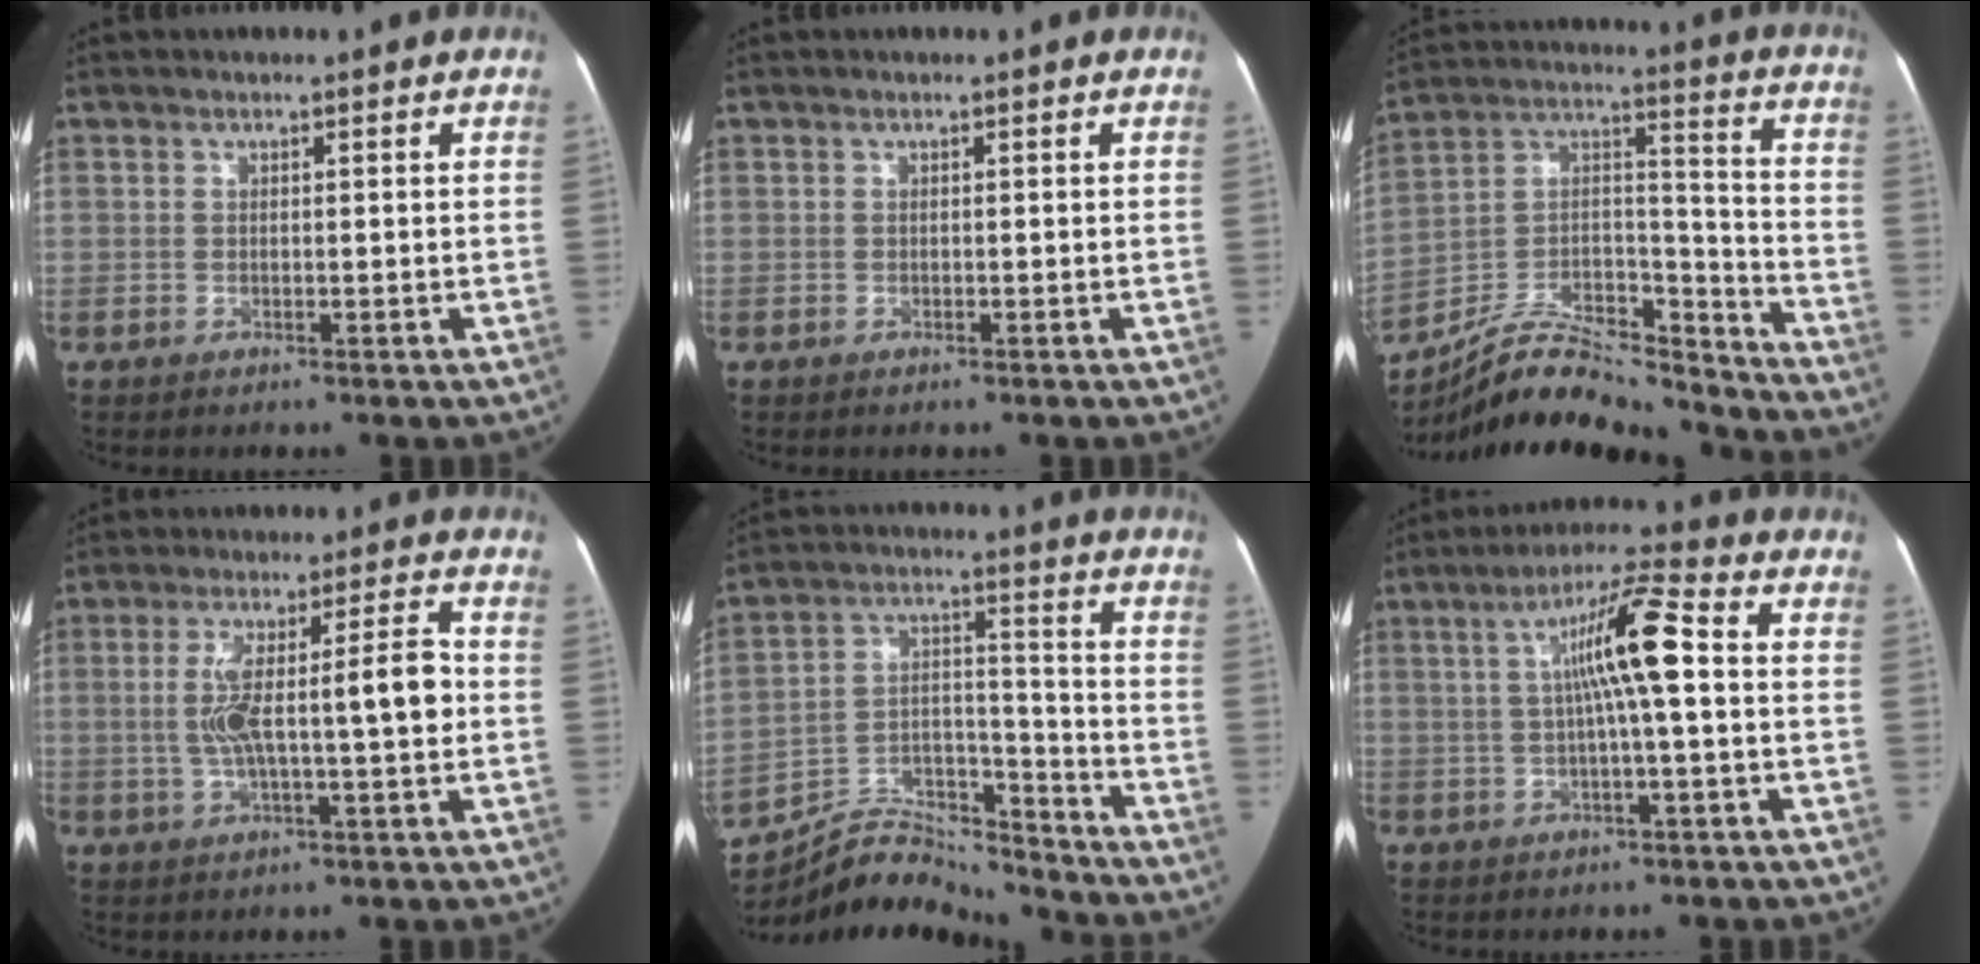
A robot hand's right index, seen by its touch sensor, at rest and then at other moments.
{"total": 0.0}
{"total": 22.0, "force": [-20.4, 5.2, 6.5], "torque": [-0.133, 0.046, -0.326]}
{"total": 10.8, "force": [-0.1, 1.7, 10.7], "torque": [-0.189, 0.027, 0.002]}
{"total": 14.2, "force": [-13.9, 2.6, 0.8], "torque": [-0.012, 0.054, -0.233]}
{"total": 9.4, "force": [0.7, 0.5, 9.4], "torque": [-0.169, 0.023, 0.008]}